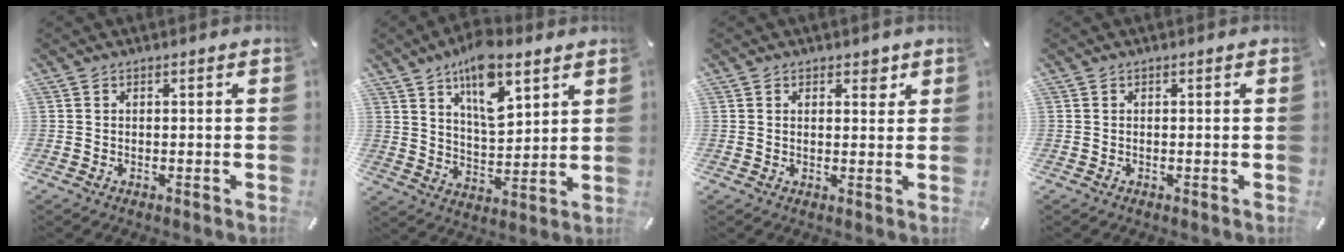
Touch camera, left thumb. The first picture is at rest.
{"total": 13.7, "force": [8.5, 6.2, 8.7], "torque": [-0.141, -0.034, 0.149]}
{"total": 2.8, "force": [1.6, 1.8, 1.3], "torque": [-0.006, -0.004, 0.022]}
{"total": 0.0}